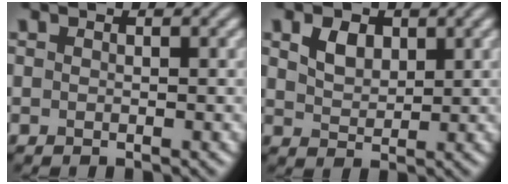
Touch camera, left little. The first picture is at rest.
{"total": 2.6, "force": [1.2, 1.7, 1.5], "torque": [-0.032, 0.001, 0.025]}